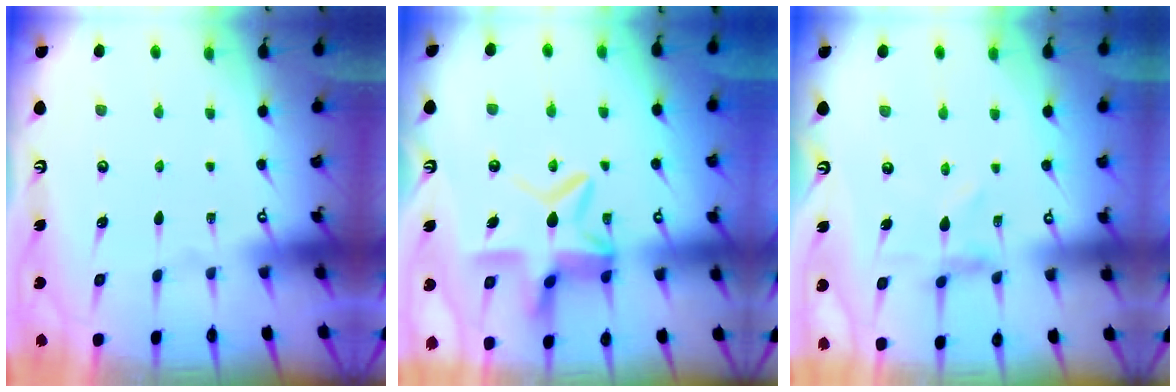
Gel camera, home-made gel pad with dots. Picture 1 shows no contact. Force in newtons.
{"total": 11.3, "press": 11.2, "slide": 1.2}
{"total": 2.6, "press": 2.6, "slide": 0.3}